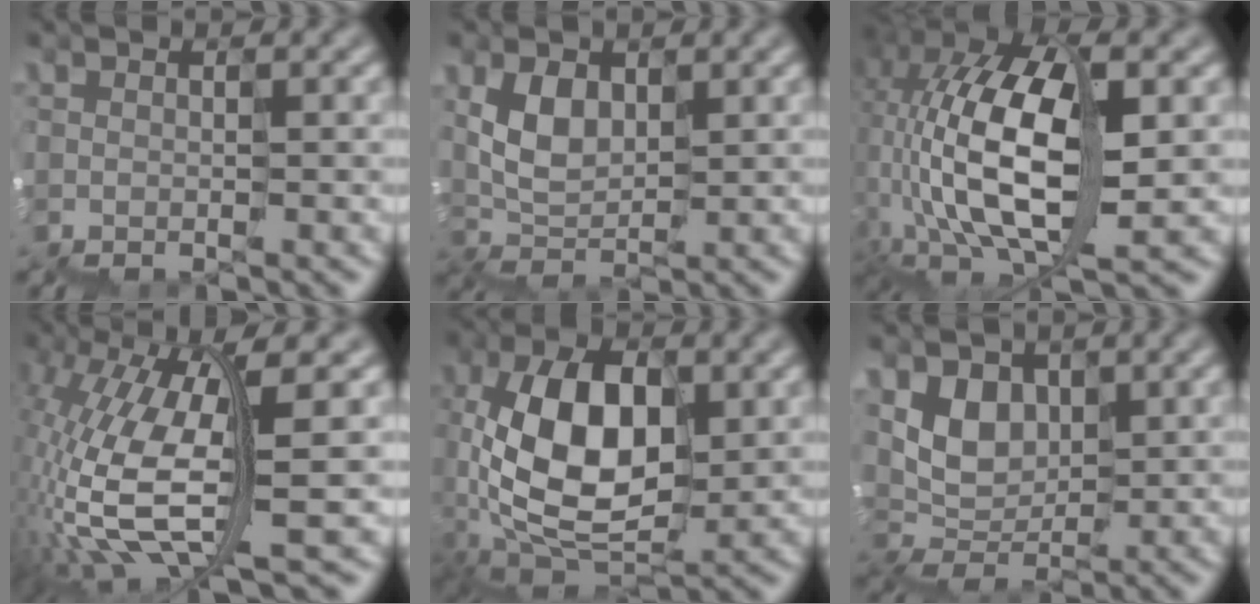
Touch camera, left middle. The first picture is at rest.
{"total": 2.8, "force": [1.4, 2.0, 1.3], "torque": [-0.038, 0.009, 0.031]}
{"total": 11.5, "force": [0.7, 6.5, 9.5], "torque": [-0.214, 0.006, 0.011]}
{"total": 8.3, "force": [0.0, 2.5, 7.9], "torque": [-0.177, 0.009, 0.002]}
{"total": 8.9, "force": [-0.7, 5.4, 7.0], "torque": [-0.147, 0.010, -0.017]}
{"total": 3.2, "force": [1.8, 2.5, 0.7], "torque": [-0.016, 0.001, 0.032]}